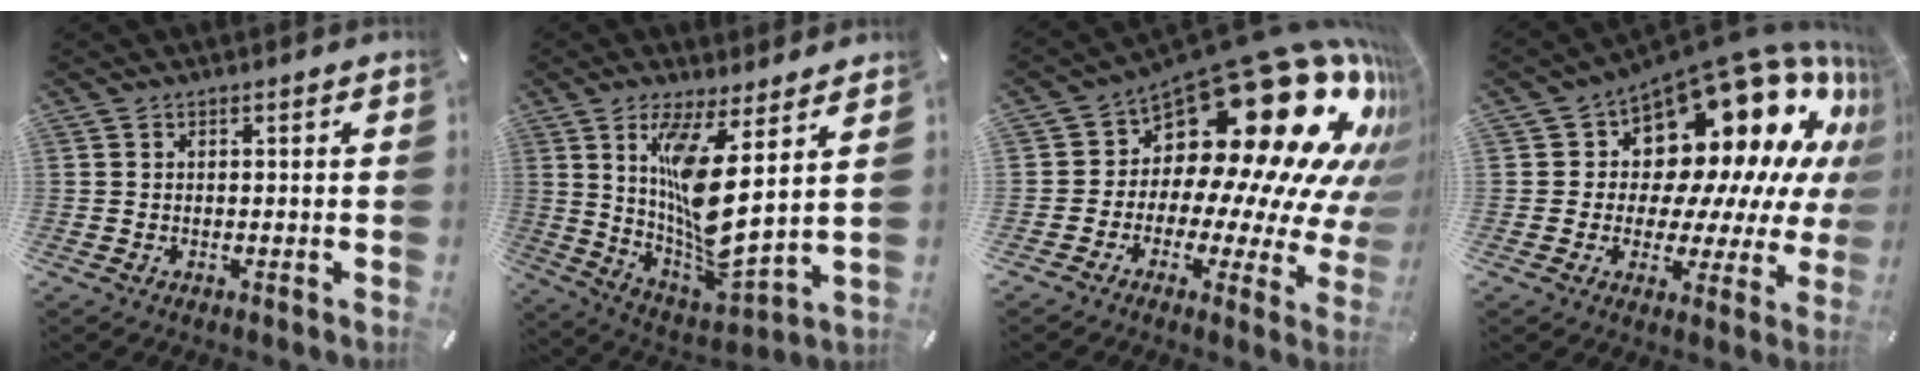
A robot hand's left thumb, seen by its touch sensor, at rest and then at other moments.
{"total": 14.2, "force": [5.7, 2.9, 12.7], "torque": [-0.258, -0.066, 0.089]}
{"total": 26.3, "force": [14.6, 12.9, 17.7], "torque": [-0.223, -0.156, 0.268]}
{"total": 20.5, "force": [11.9, 11.7, 11.9], "torque": [-0.158, -0.114, 0.213]}